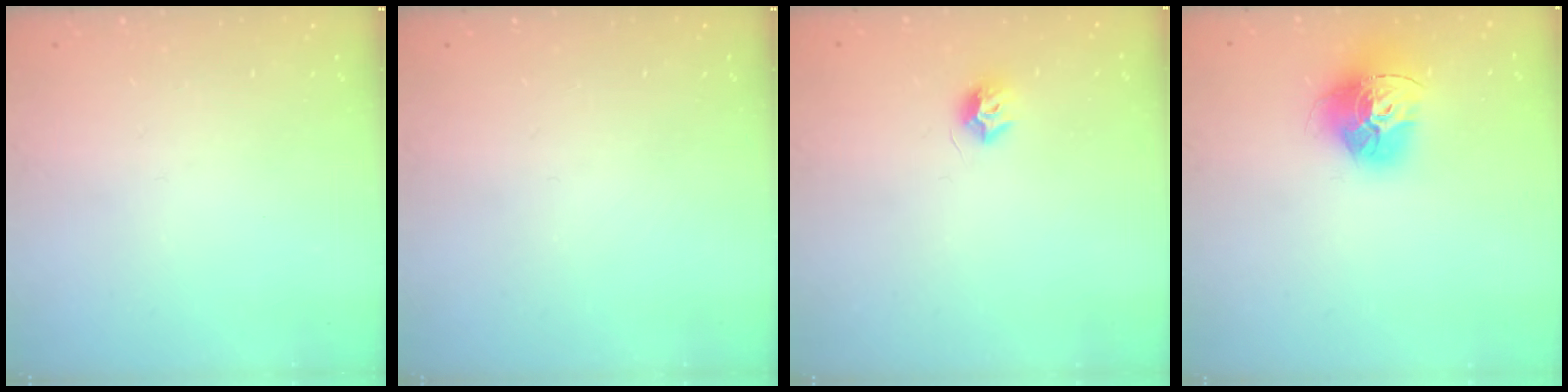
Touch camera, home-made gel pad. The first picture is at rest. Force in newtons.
{"total": 0.0}
{"total": 7.4, "press": 7.4, "slide": 0.1}
{"total": 15.7, "press": 15.6, "slide": 1.7}